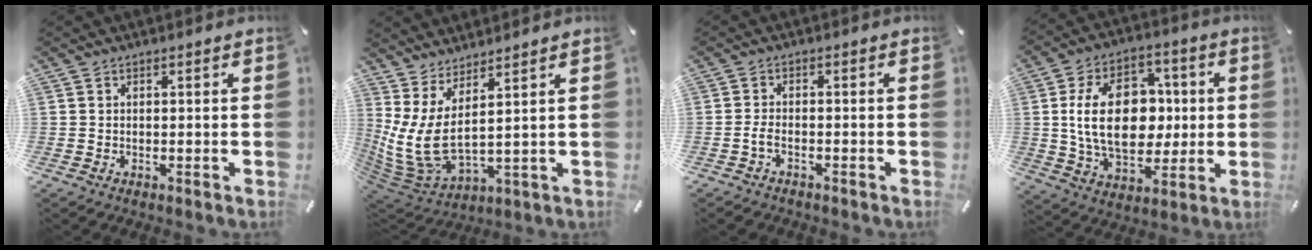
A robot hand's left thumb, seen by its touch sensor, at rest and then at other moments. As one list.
[{"total": 8.4, "force": [2.1, 3.6, 7.3], "torque": [-0.177, -0.046, 0.042]}, {"total": 2.2, "force": [-1.3, 1.0, 1.5], "torque": [-0.034, 0.004, -0.026]}, {"total": 19.9, "force": [1.2, 13.6, 14.4], "torque": [-0.271, 0.007, 0.017]}]